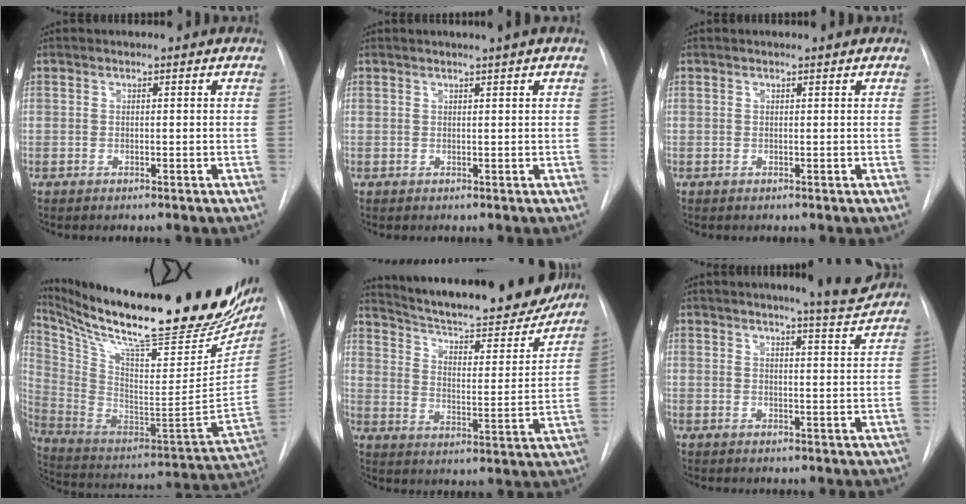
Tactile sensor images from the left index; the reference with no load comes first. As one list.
[{"total": 1.8, "force": [1.3, -0.7, 1.0], "torque": [-0.010, -0.002, 0.022]}, {"total": 0.8, "force": [0.7, -0.3, 0.3], "torque": [-0.006, 0.002, 0.014]}, {"total": 37.4, "force": [28.9, 7.3, 22.6], "torque": [-0.385, -0.065, 0.423]}, {"total": 25.0, "force": [22.1, 4.4, 10.8], "torque": [-0.172, -0.035, 0.302]}, {"total": 5.6, "force": [5.1, -0.7, 2.1], "torque": [-0.036, -0.022, 0.061]}]